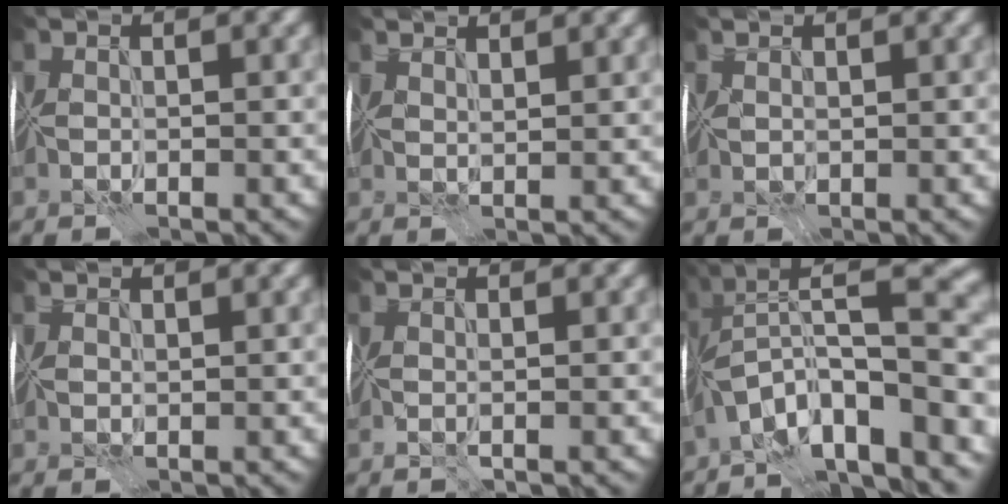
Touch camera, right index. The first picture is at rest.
{"total": 2.9, "force": [2.6, 0.7, 1.0], "torque": [-0.023, 0.004, 0.045]}
{"total": 1.6, "force": [1.3, 0.8, 0.7], "torque": [-0.019, 0.007, 0.021]}
{"total": 1.4, "force": [1.1, 0.7, 0.5], "torque": [-0.013, 0.007, 0.018]}
{"total": 0.9, "force": [0.4, -0.1, 0.8], "torque": [-0.013, 0.001, 0.007]}
{"total": 11.2, "force": [-4.7, 3.1, 9.6], "torque": [-0.142, 0.025, -0.083]}